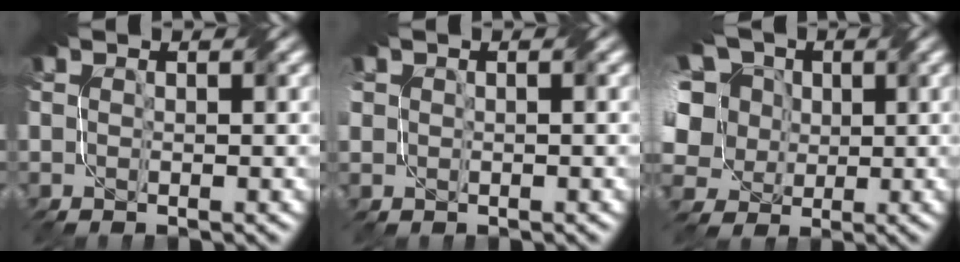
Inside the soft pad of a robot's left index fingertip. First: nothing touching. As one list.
[{"total": 1.3, "force": [0.7, 1.1, 0.1], "torque": [0.008, 0.007, 0.005]}, {"total": 12.9, "force": [5.0, 10.1, 6.3], "torque": [-0.153, 0.048, 0.039]}]